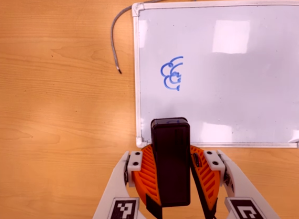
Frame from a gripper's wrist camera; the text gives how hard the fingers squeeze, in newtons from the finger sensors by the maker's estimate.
{"total": 9.0, "left": 9.4, "right": 8.5}